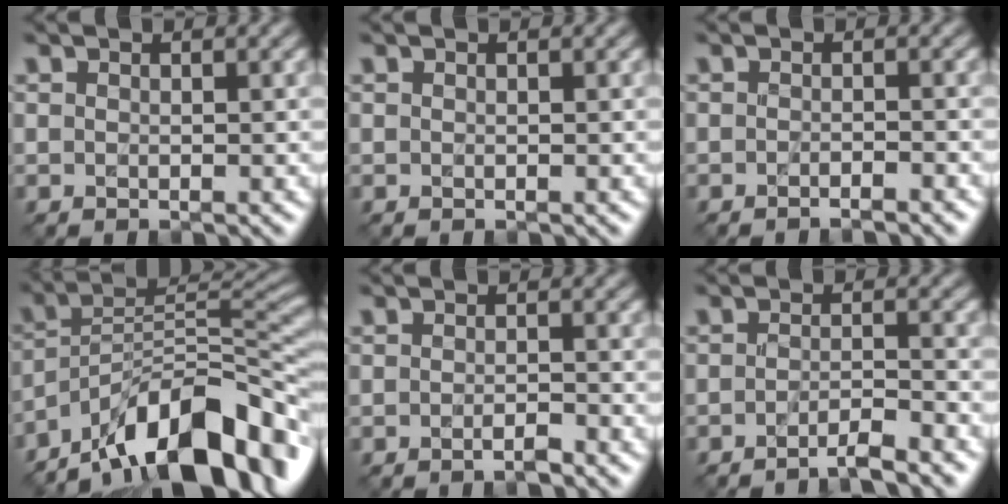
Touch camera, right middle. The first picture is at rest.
{"total": 0.0}
{"total": 1.4, "force": [-1.0, 0.2, 0.9], "torque": [-0.006, -0.001, -0.021]}
{"total": 15.1, "force": [-10.2, 5.4, 9.7], "torque": [-0.152, 0.018, -0.187]}
{"total": 1.2, "force": [-0.8, 0.2, 0.9], "torque": [-0.014, 0.000, -0.016]}
{"total": 2.9, "force": [-2.1, 0.5, 1.9], "torque": [-0.020, 0.004, -0.047]}